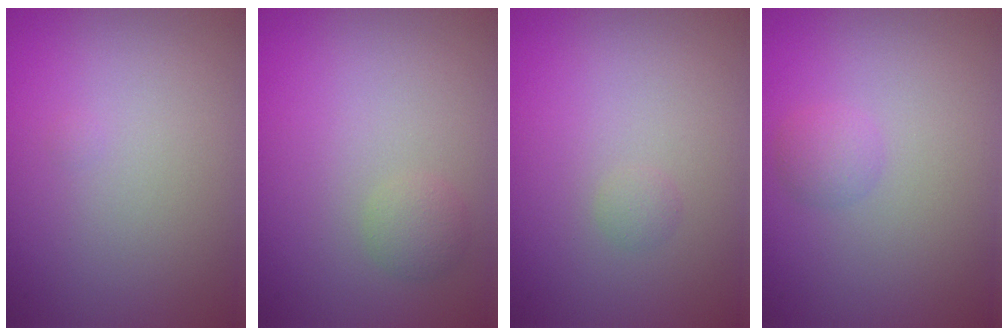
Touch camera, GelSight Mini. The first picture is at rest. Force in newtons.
{"total": 1.3, "press": 1.3, "slide": 0.0}
{"total": 0.6, "press": 0.6, "slide": 0.0}
{"total": 1.3, "press": 1.3, "slide": 0.0}